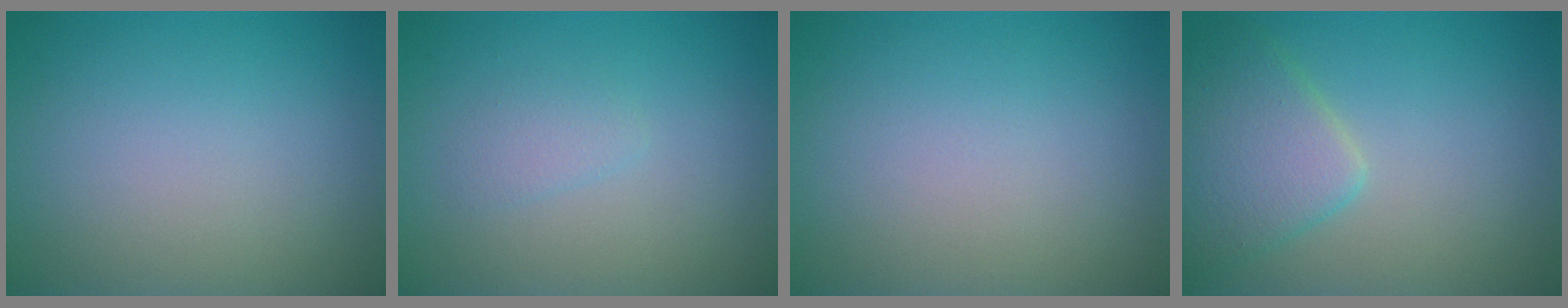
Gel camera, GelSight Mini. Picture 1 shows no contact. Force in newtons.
{"total": 1.1, "press": 1.1, "slide": 0.0}
{"total": 0.0}
{"total": 4.2, "press": 4.2, "slide": 0.3}